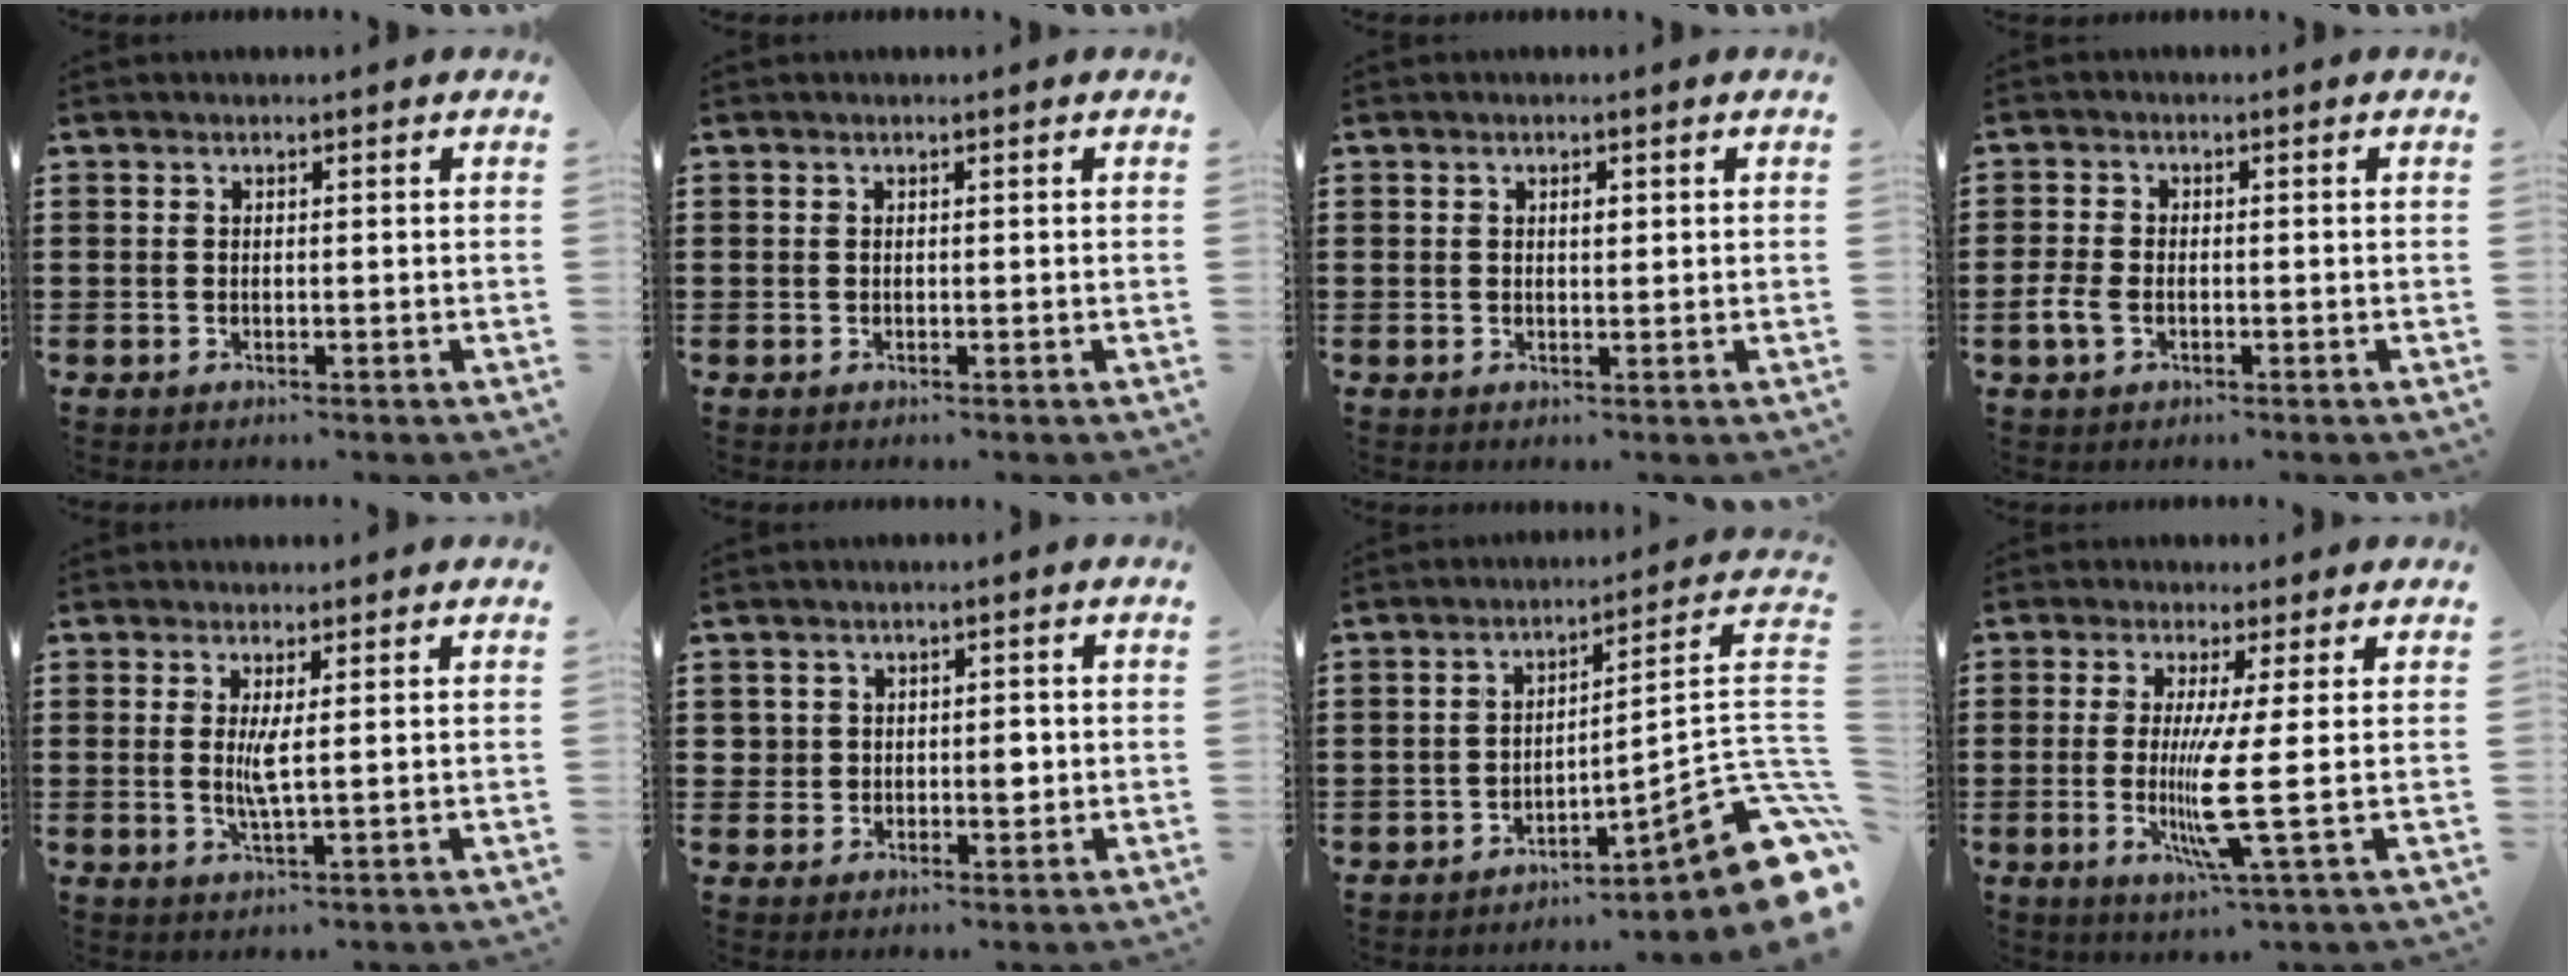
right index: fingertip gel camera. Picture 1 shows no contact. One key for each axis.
{"total": 0.0}
{"total": 1.3, "fx": 0.4, "fy": 0.6, "fz": 1.1, "tx": -0.021, "ty": 0.005, "tz": 0.006}
{"total": 2.9, "fx": -1.1, "fy": 1.8, "fz": 2.0, "tx": -0.052, "ty": -0.003, "tz": -0.024}
{"total": 3.3, "fx": 0.6, "fy": 0.1, "fz": 3.2, "tx": -0.072, "ty": -0.008, "tz": 0.007}
{"total": 2.9, "fx": 0.0, "fy": 2.2, "fz": 1.8, "tx": -0.027, "ty": 0.000, "tz": -0.006}
{"total": 9.4, "fx": -4.1, "fy": 2.5, "fz": 8.0, "tx": -0.098, "ty": -0.017, "tz": -0.082}
{"total": 8.1, "fx": -0.5, "fy": -0.8, "fz": 8.0, "tx": -0.163, "ty": -0.031, "tz": -0.016}